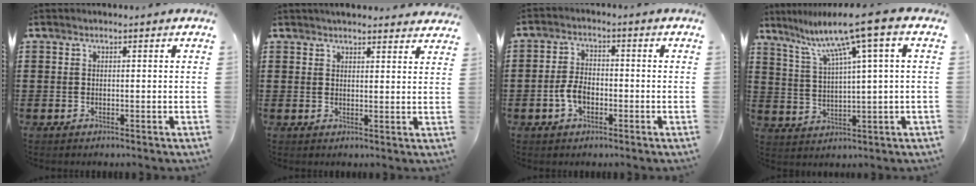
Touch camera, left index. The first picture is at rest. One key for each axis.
{"total": 2.6, "fx": 2.6, "fy": 0.2, "fz": 0.2, "tx": -0.011, "ty": -0.005, "tz": 0.049}
{"total": 4.3, "fx": -1.3, "fy": 2.5, "fz": 3.2, "tx": -0.078, "ty": -0.002, "tz": -0.029}
{"total": 9.2, "fx": 5.4, "fy": -0.5, "fz": 7.4, "tx": -0.160, "ty": -0.024, "tz": 0.085}